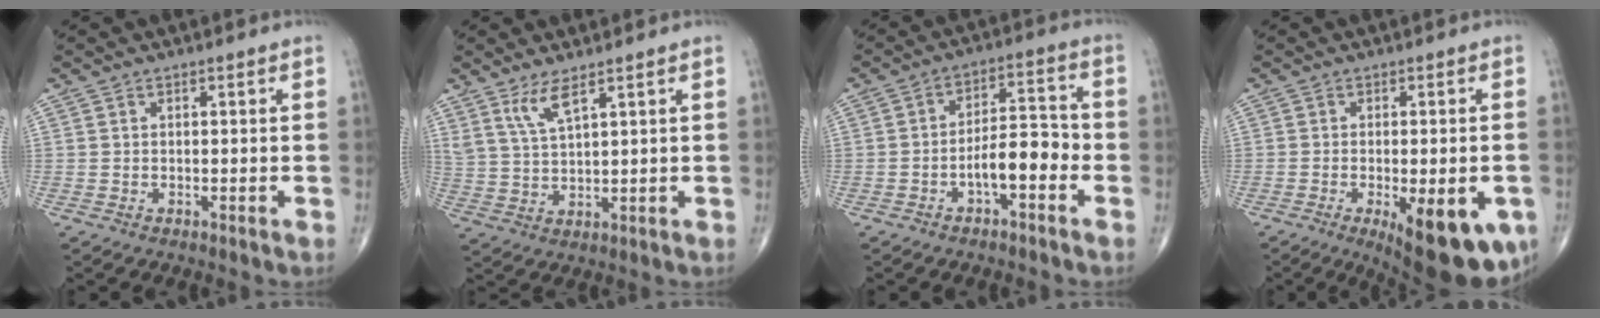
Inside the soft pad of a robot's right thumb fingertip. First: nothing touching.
{"total": 5.3, "force": [3.4, 1.0, 3.8], "torque": [-0.083, -0.024, 0.076]}
{"total": 8.3, "force": [-2.9, 3.4, 7.0], "torque": [-0.099, 0.037, -0.053]}
{"total": 15.8, "force": [-6.0, 5.7, 13.4], "torque": [-0.136, -0.007, -0.067]}